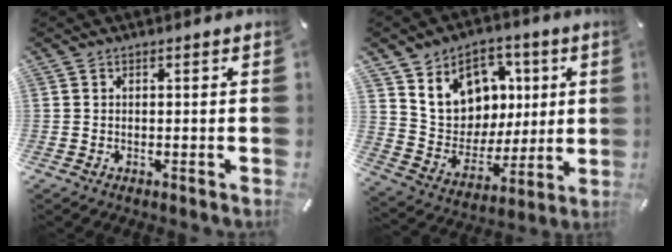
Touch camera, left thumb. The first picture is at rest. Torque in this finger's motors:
{"motor_torque": [1.07, 0.23, 1.60, -1.17, 0.14]}